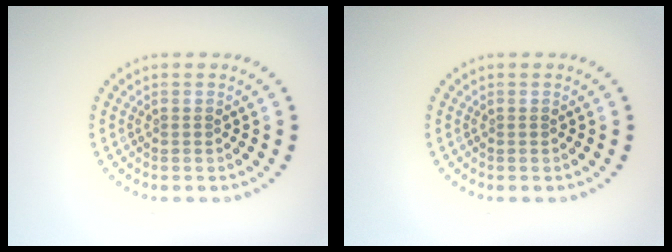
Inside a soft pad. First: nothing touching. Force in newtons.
{"total": 0.0}